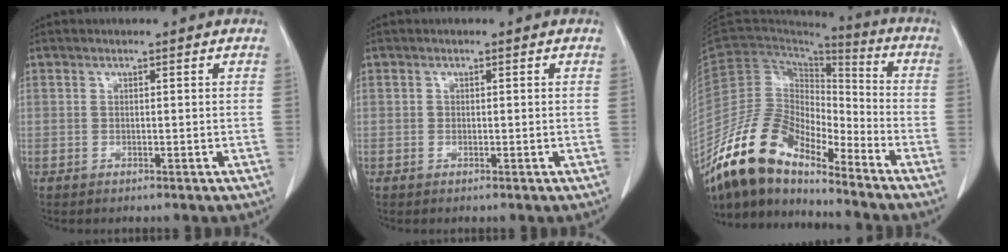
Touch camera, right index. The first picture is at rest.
{"total": 0.6, "force": [-0.1, 0.6, 0.3], "torque": [-0.005, 0.008, 0.000]}
{"total": 16.4, "force": [-13.7, 6.3, 6.6], "torque": [-0.134, 0.035, -0.259]}